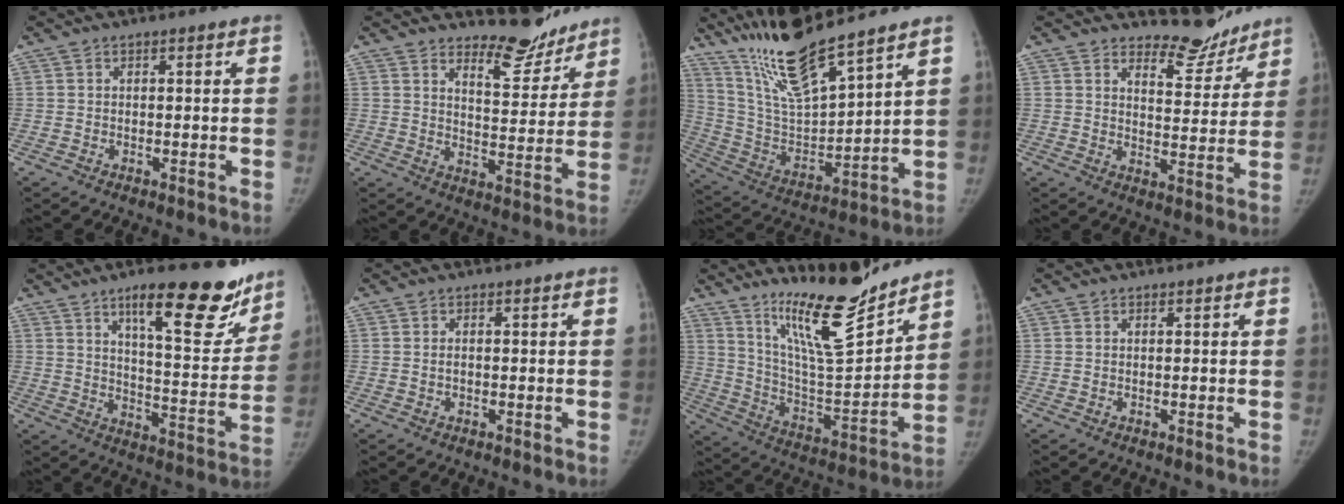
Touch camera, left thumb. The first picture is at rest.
{"total": 9.1, "force": [8.4, 3.0, 2.1], "torque": [0.004, -0.072, 0.125]}
{"total": 16.3, "force": [13.3, 2.0, 9.2], "torque": [-0.155, -0.076, 0.267]}
{"total": 8.0, "force": [7.4, 2.9, 0.8], "torque": [0.022, -0.070, 0.108]}
{"total": 19.3, "force": [12.8, 5.8, 13.3], "torque": [-0.129, -0.079, 0.188]}
{"total": 0.8, "force": [-0.2, 0.5, 0.6], "torque": [-0.009, 0.002, -0.003]}
{"total": 18.1, "force": [14.4, 3.2, 10.6], "torque": [-0.139, -0.106, 0.254]}
{"total": 0.0}